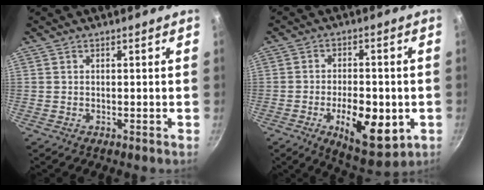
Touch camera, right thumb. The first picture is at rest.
{"total": 13.4, "force": [-3.9, 6.1, 11.3], "torque": [-0.154, 0.003, -0.048]}